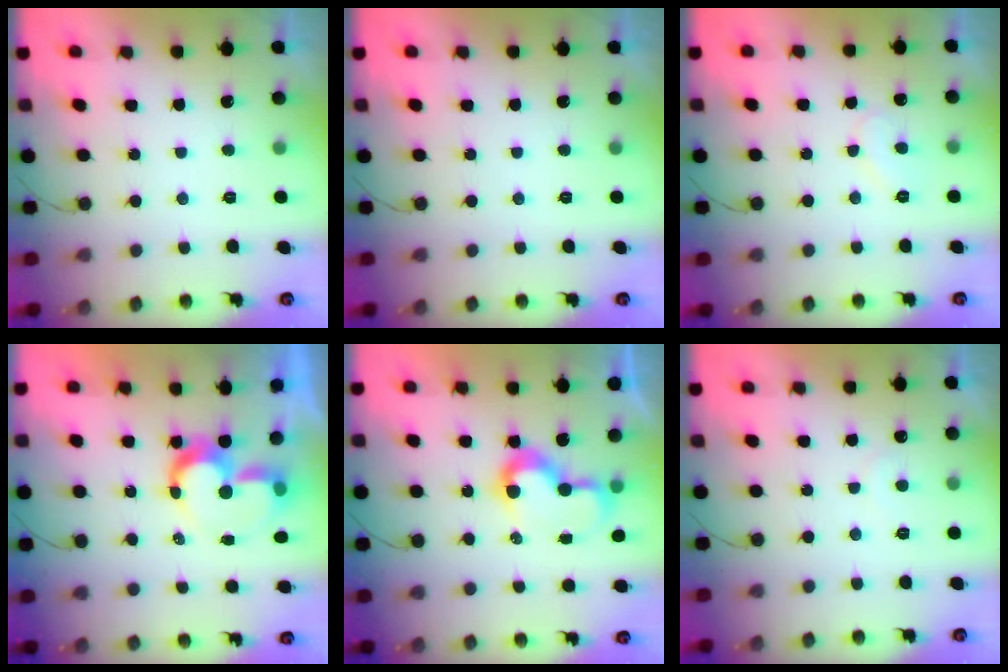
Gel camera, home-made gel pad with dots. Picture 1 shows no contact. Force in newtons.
{"total": 0.0}
{"total": 7.7, "press": 7.7, "slide": 0.5}
{"total": 10.3, "press": 10.2, "slide": 0.8}
{"total": 9.2, "press": 9.2, "slide": 0.4}
{"total": 5.0, "press": 5.0, "slide": 0.3}